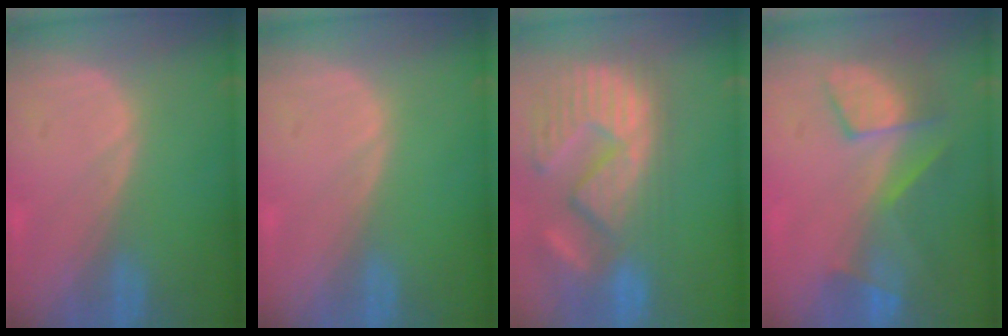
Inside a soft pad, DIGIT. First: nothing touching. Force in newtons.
{"total": 0.0}
{"total": 14.2, "press": 12.1, "slide": 7.5}
{"total": 8.0, "press": 7.5, "slide": 2.8}